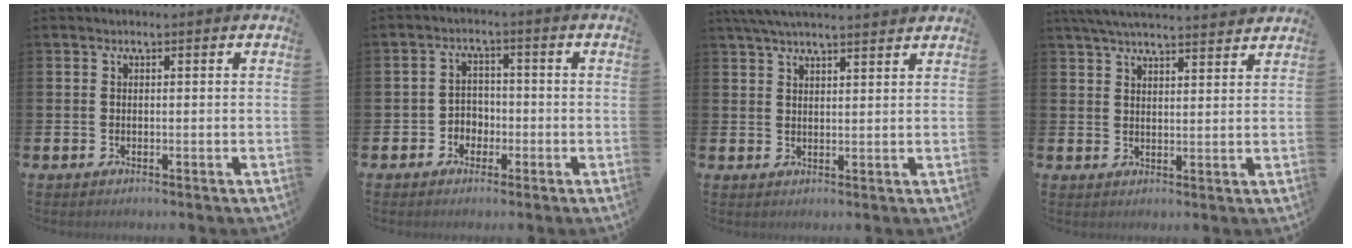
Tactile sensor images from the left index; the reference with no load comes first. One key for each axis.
{"total": 2.9, "fx": -1.6, "fy": 2.3, "fz": 0.6, "tx": -0.018, "ty": 0.004, "tz": -0.039}
{"total": 4.4, "fx": 4.1, "fy": 0.3, "fz": 1.6, "tx": -0.037, "ty": -0.012, "tz": 0.075}
{"total": 4.9, "fx": 4.7, "fy": 0.3, "fz": 1.3, "tx": -0.033, "ty": -0.021, "tz": 0.084}